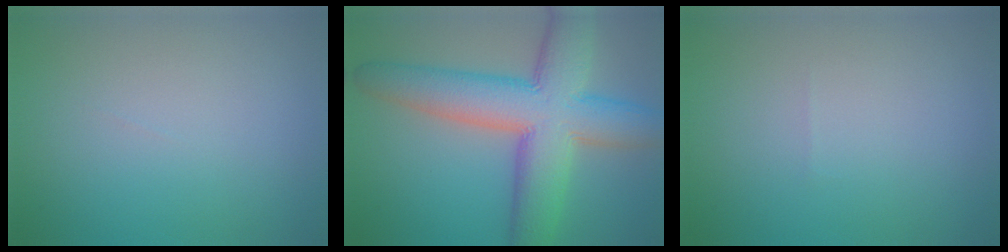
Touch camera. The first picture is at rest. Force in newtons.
{"total": 11.1, "press": 11.1, "slide": 0.7}
{"total": 0.0}